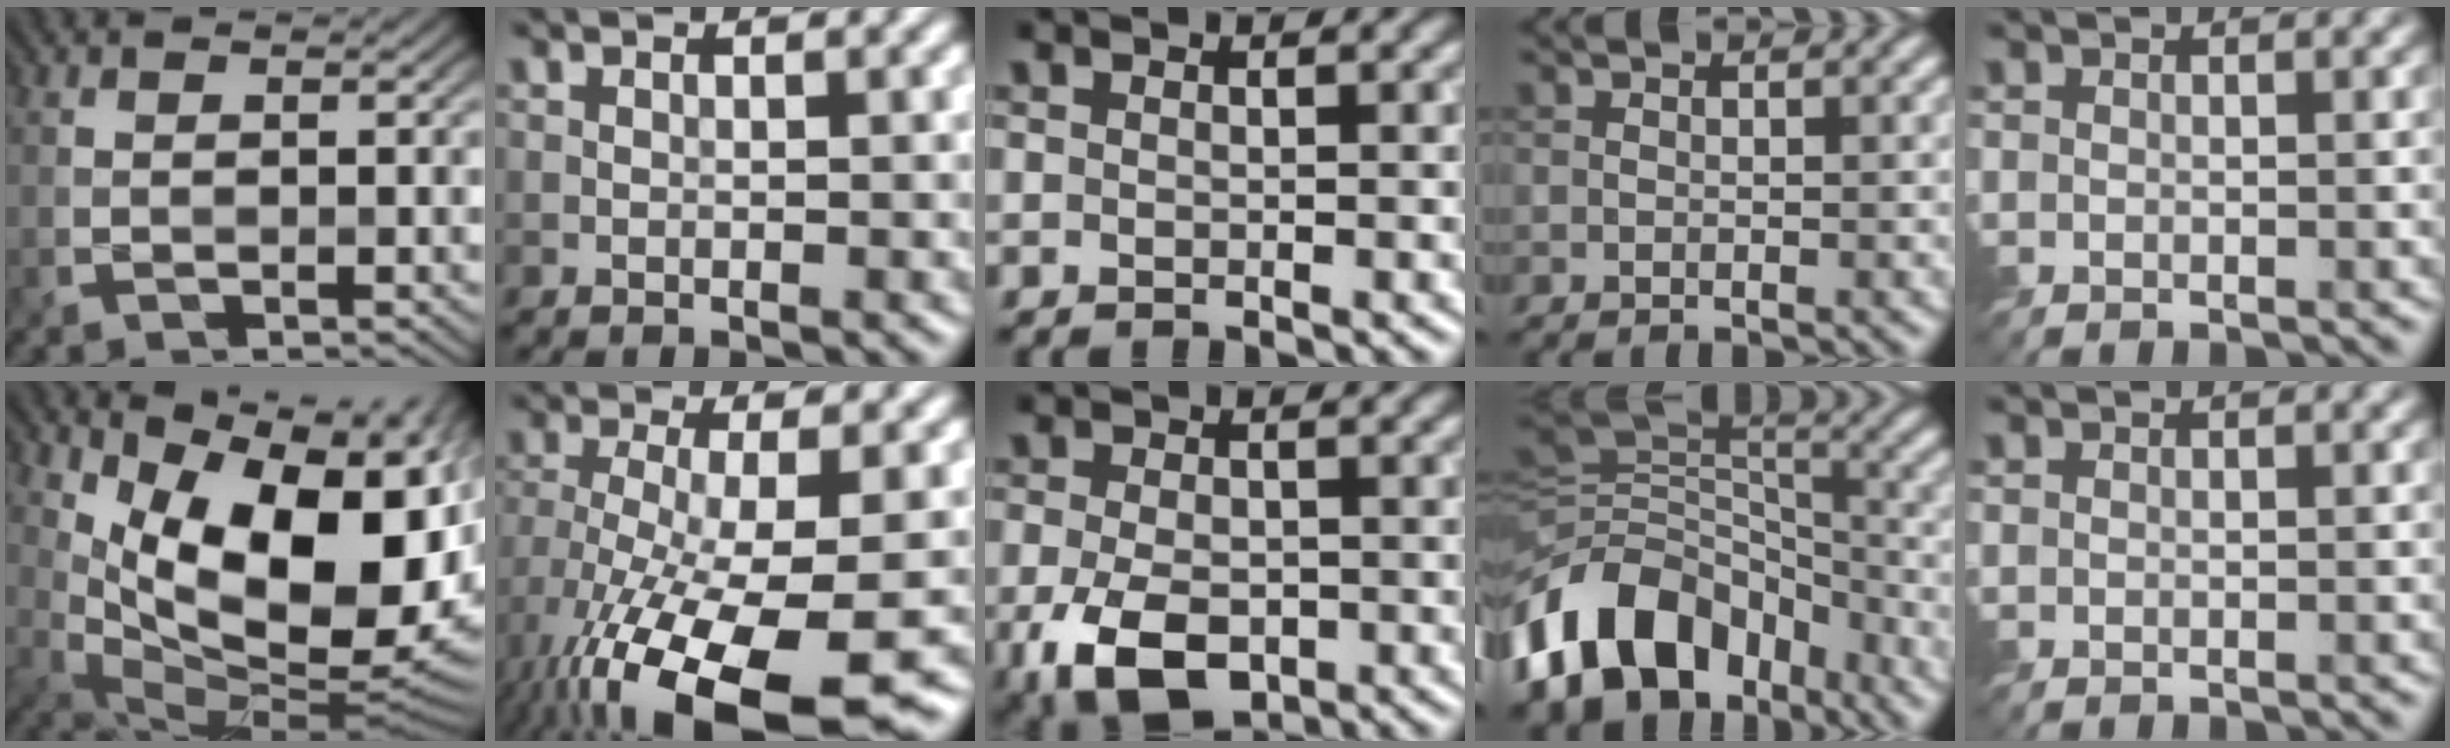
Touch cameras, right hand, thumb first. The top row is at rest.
{"thumb": {"total": 16.2, "force": [4.3, 8.6, 13.1], "torque": [-0.198, -0.017, 0.089]}, "index": {"total": 14.9, "force": [-8.7, 4.0, 11.4], "torque": [-0.238, -0.045, -0.135]}, "middle": {"total": 7.1, "force": [-2.7, 4.3, 4.9], "torque": [-0.106, -0.018, -0.047]}, "ring": {"total": 12.8, "force": [-6.5, 8.4, 7.0], "torque": [-0.136, 0.014, -0.127]}}